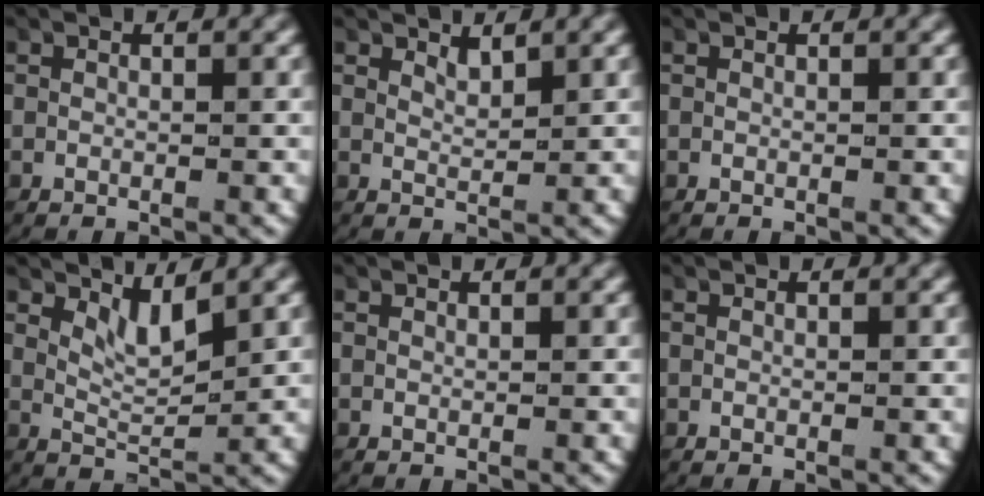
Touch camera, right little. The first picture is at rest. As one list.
[{"total": 1.7, "force": [1.4, 0.5, 0.8], "torque": [-0.021, -0.006, 0.030]}, {"total": 0.0}, {"total": 2.9, "force": [2.2, 0.4, 1.8], "torque": [-0.042, -0.012, 0.046]}, {"total": 0.0}, {"total": 0.0}]